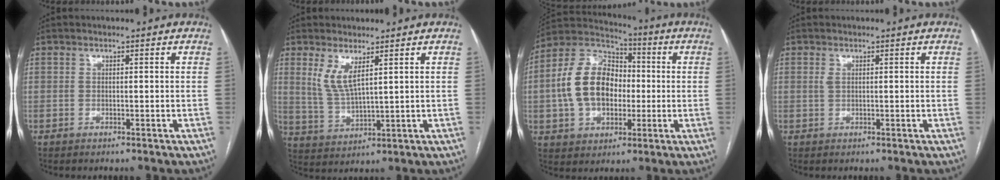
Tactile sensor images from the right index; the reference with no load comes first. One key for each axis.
{"total": 5.4, "fx": 2.8, "fy": 1.0, "fz": 4.5, "tx": -0.100, "ty": -0.010, "tz": 0.065}
{"total": 14.1, "fx": -0.7, "fy": 9.7, "fz": 10.3, "tx": -0.227, "ty": 0.039, "tz": -0.008}
{"total": 0.6, "fx": 0.3, "fy": 0.2, "fz": 0.5, "tx": -0.016, "ty": 0.000, "tz": 0.006}